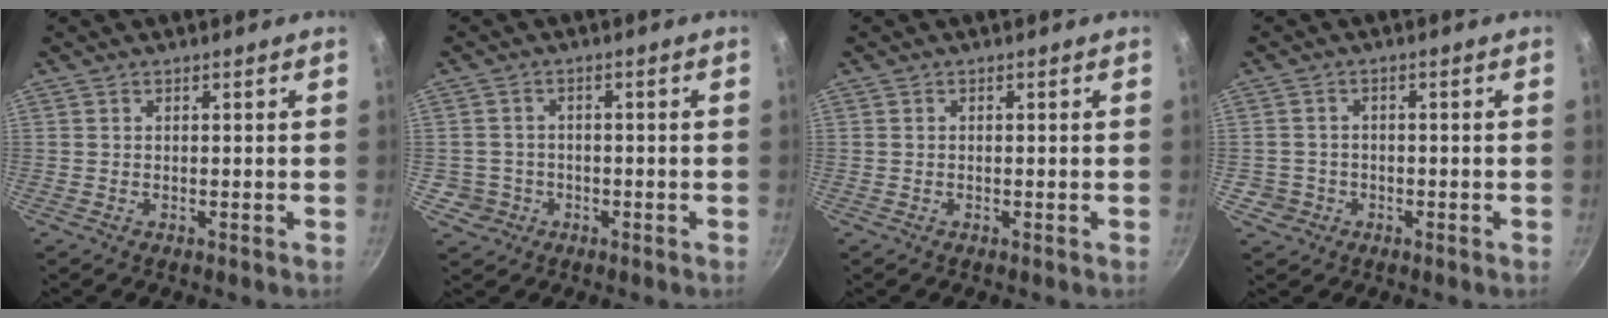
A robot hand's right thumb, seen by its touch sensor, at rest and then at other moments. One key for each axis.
{"total": 4.0, "fx": -1.1, "fy": 3.8, "fz": 0.6, "tx": 0.009, "ty": 0.020, "tz": -0.011}
{"total": 0.0}
{"total": 3.4, "fx": -1.1, "fy": 3.2, "fz": 0.6, "tx": 0.004, "ty": 0.021, "tz": -0.012}